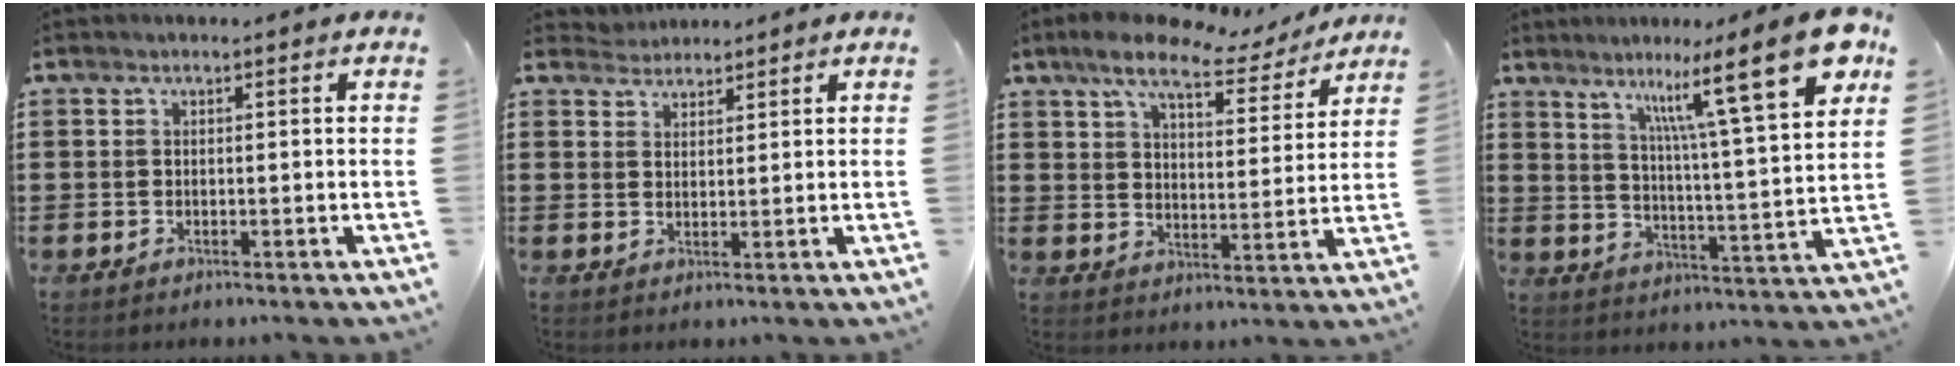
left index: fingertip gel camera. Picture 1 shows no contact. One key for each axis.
{"total": 2.4, "fx": 2.2, "fy": 0.6, "fz": -0.5, "tx": 0.002, "ty": 0.000, "tz": 0.044}
{"total": 9.3, "fx": 7.6, "fy": 2.4, "fz": 4.9, "tx": -0.105, "ty": -0.026, "tz": 0.130}
{"total": 14.9, "fx": 9.6, "fy": 1.1, "fz": 11.4, "tx": -0.186, "ty": -0.055, "tz": 0.140}